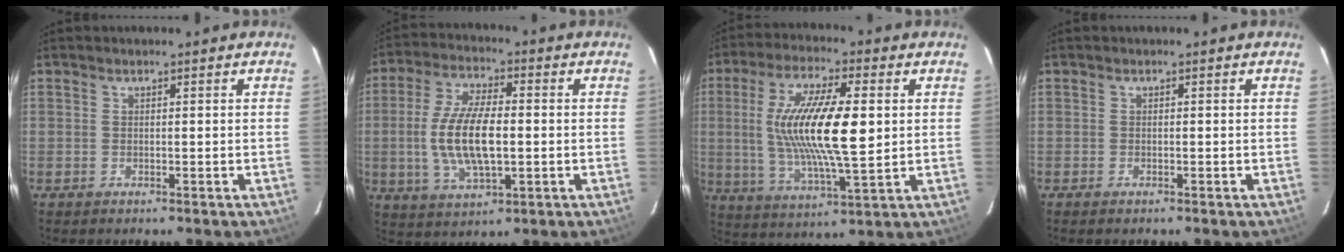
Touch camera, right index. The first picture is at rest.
{"total": 12.7, "force": [-1.1, 5.0, 11.6], "torque": [-0.238, 0.001, -0.018]}
{"total": 17.2, "force": [2.1, 4.6, 16.5], "torque": [-0.309, 0.001, 0.040]}
{"total": 0.5, "force": [-0.4, 0.2, 0.2], "torque": [-0.006, -0.001, -0.009]}